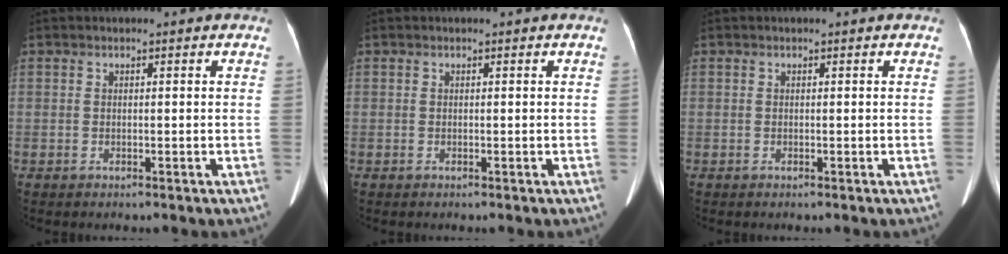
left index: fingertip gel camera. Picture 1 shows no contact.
{"total": 0.0}
{"total": 0.0}